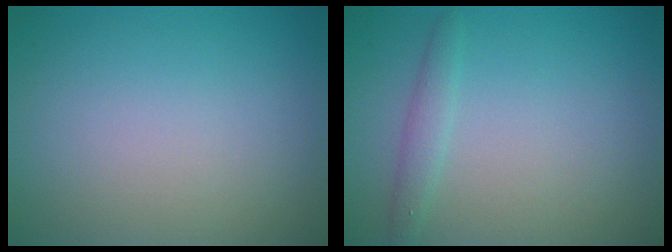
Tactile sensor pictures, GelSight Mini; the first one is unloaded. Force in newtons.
{"total": 1.5, "press": 1.5, "slide": 0.0}